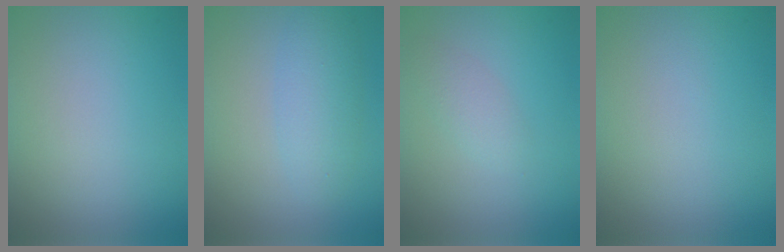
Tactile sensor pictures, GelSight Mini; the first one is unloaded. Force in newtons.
{"total": 3.1, "press": 3.1, "slide": 0.2}
{"total": 1.7, "press": 1.7, "slide": 0.0}
{"total": 0.0}